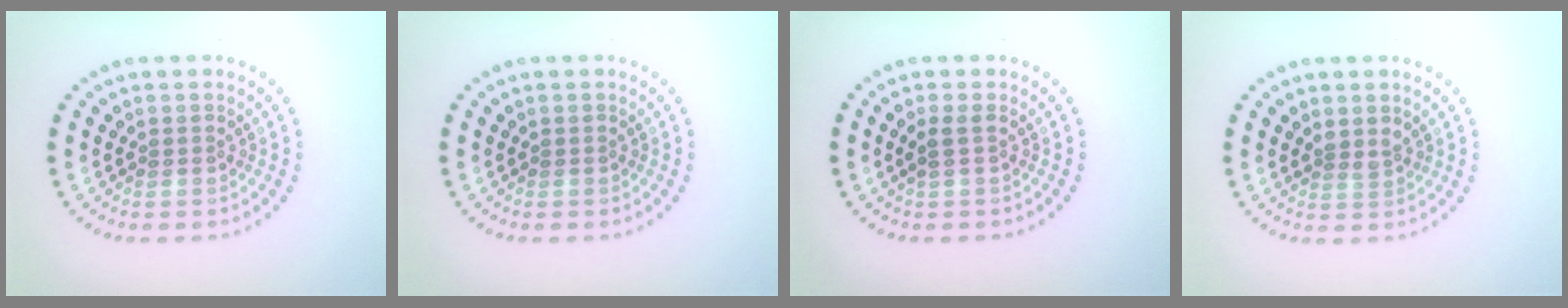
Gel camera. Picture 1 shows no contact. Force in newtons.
{"total": 0.0}
{"total": 1.1, "press": 1.0, "slide": 0.6}
{"total": 1.4, "press": 1.0, "slide": 0.9}